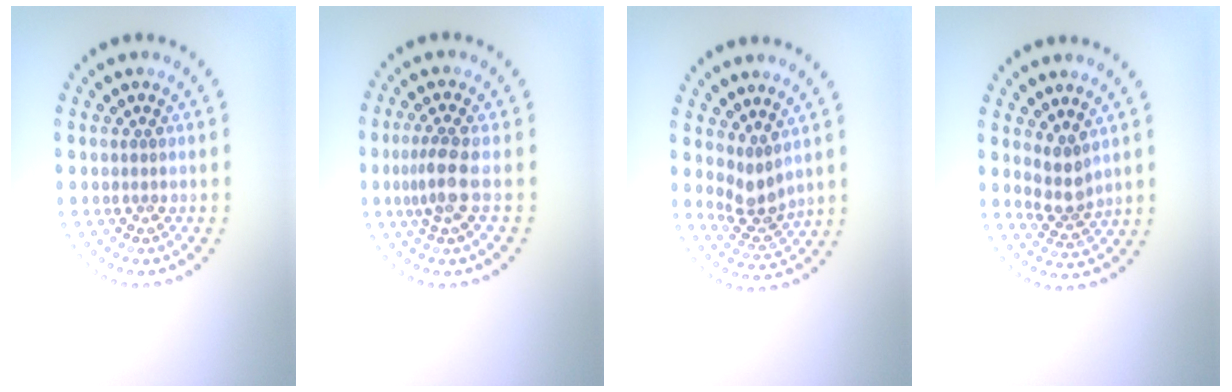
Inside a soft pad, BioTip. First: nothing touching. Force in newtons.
{"total": 2.8, "press": 2.2, "slide": 1.7}
{"total": 2.7, "press": 2.0, "slide": 1.7}
{"total": 2.5, "press": 2.0, "slide": 1.4}